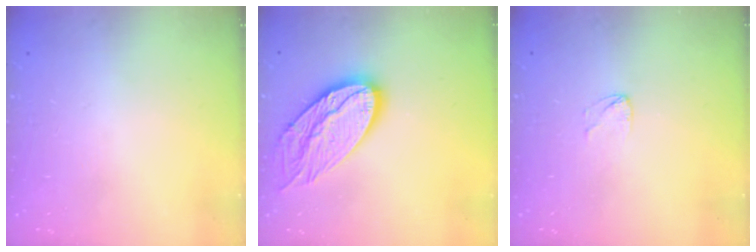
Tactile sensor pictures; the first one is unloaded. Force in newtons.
{"total": 17.0, "press": 17.0, "slide": 1.3}
{"total": 2.5, "press": 2.5, "slide": 0.2}